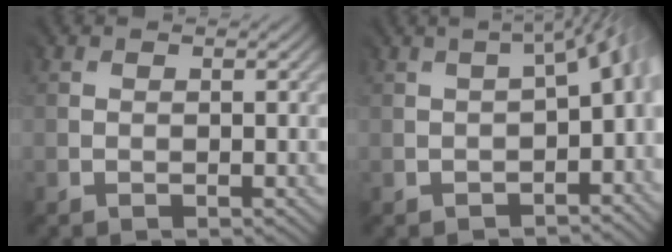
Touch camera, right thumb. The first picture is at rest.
{"total": 6.0, "force": [-2.4, 2.5, 4.8], "torque": [-0.046, -0.011, -0.022]}